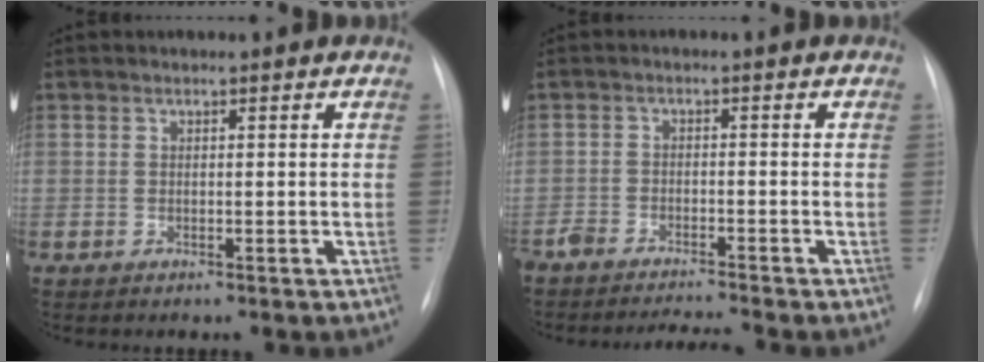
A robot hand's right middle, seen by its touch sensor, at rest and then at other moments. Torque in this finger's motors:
{"motor_torque": [-0.03, 0.02, 0.02, 0.01]}